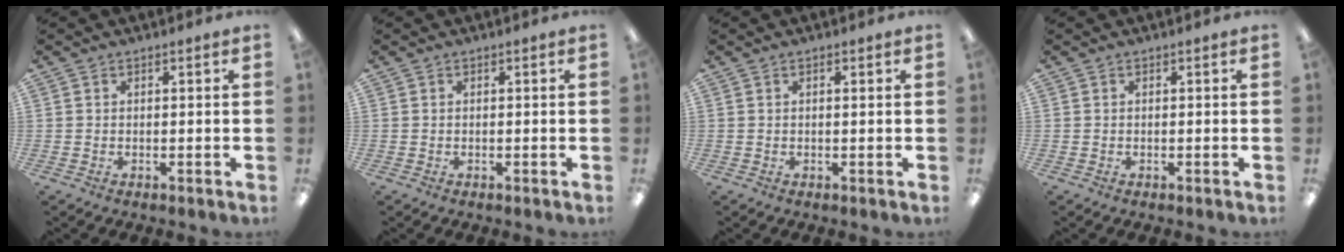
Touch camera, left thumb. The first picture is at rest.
{"total": 0.0}
{"total": 0.7, "force": [0.2, 0.0, 0.7], "torque": [-0.014, 0.001, 0.004]}
{"total": 0.0}